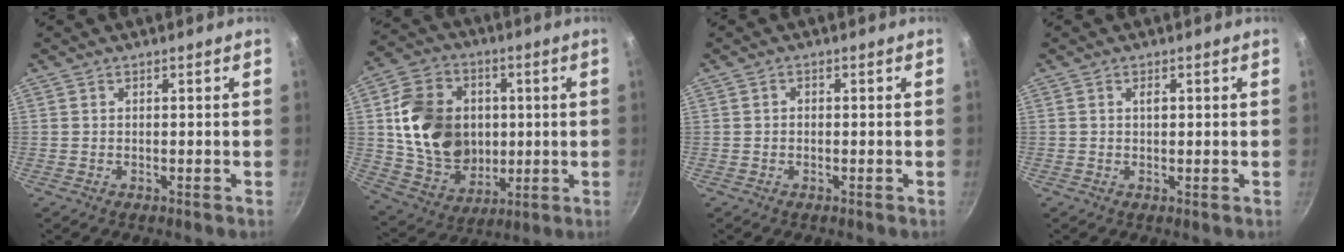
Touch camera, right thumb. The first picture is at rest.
{"total": 19.3, "force": [1.9, 15.5, 11.5], "torque": [-0.173, 0.005, 0.045]}
{"total": 0.8, "force": [-0.2, 0.7, 0.4], "torque": [-0.007, 0.005, -0.003]}
{"total": 1.3, "force": [0.3, 0.7, 1.1], "torque": [-0.014, -0.002, 0.003]}